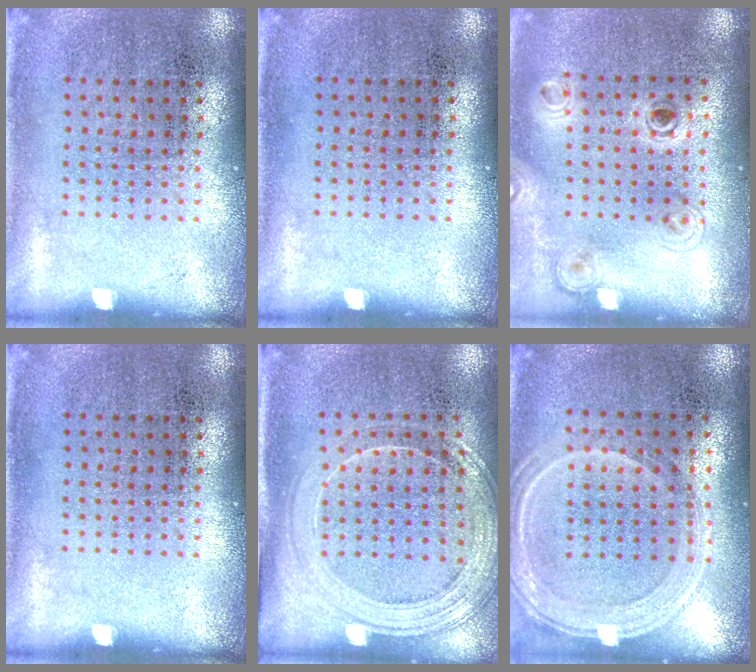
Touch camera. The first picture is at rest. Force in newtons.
{"total": 0.0}
{"total": 1.2, "press": 1.2, "slide": 0.5}
{"total": 0.0}
{"total": 1.6, "press": 1.5, "slide": 0.4}
{"total": 1.3, "press": 1.2, "slide": 0.3}